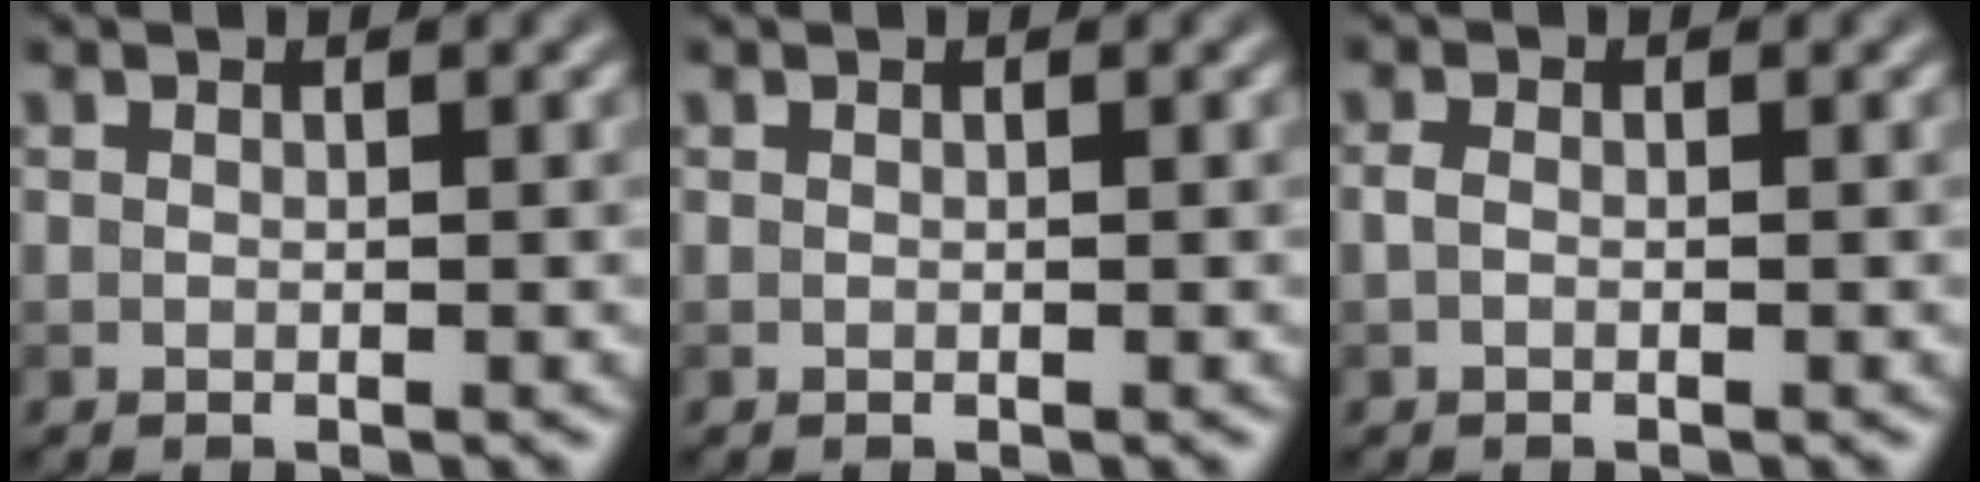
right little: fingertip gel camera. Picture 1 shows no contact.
{"total": 0.0}
{"total": 0.8, "force": [-0.3, 0.5, 0.5], "torque": [-0.014, 0.001, -0.008]}